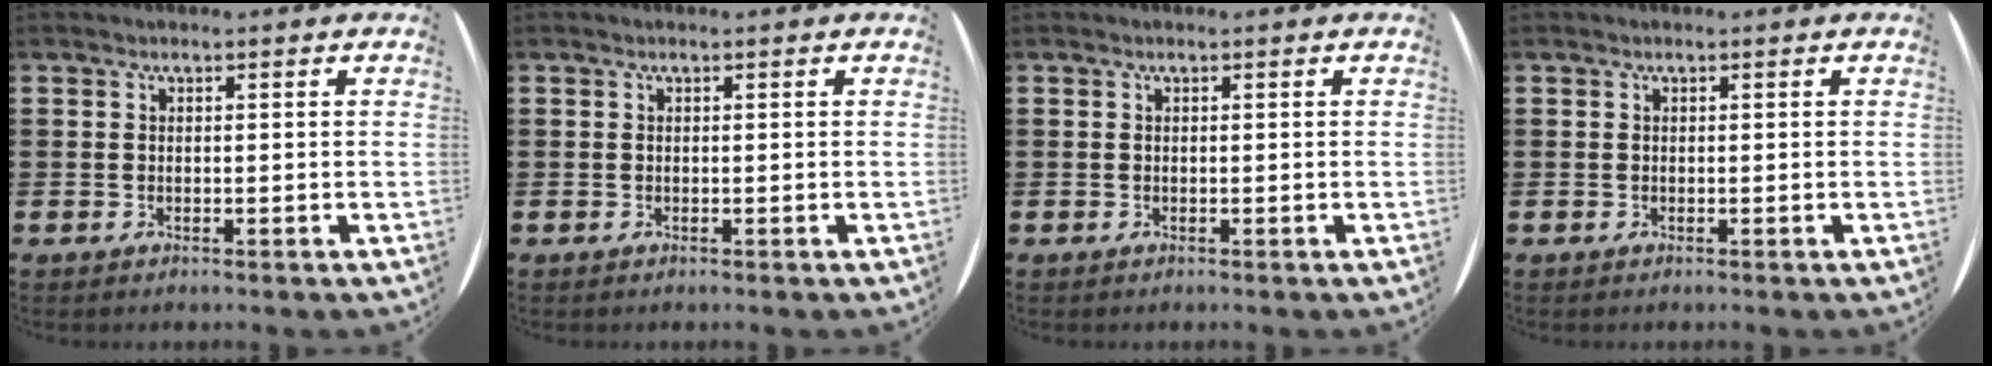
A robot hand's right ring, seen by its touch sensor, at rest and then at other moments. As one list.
[{"total": 0.0}, {"total": 0.0}, {"total": 0.0}]